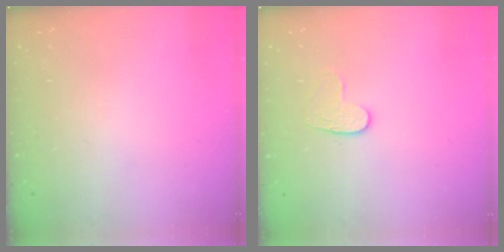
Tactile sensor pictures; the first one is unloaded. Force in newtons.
{"total": 7.9, "press": 7.8, "slide": 0.6}